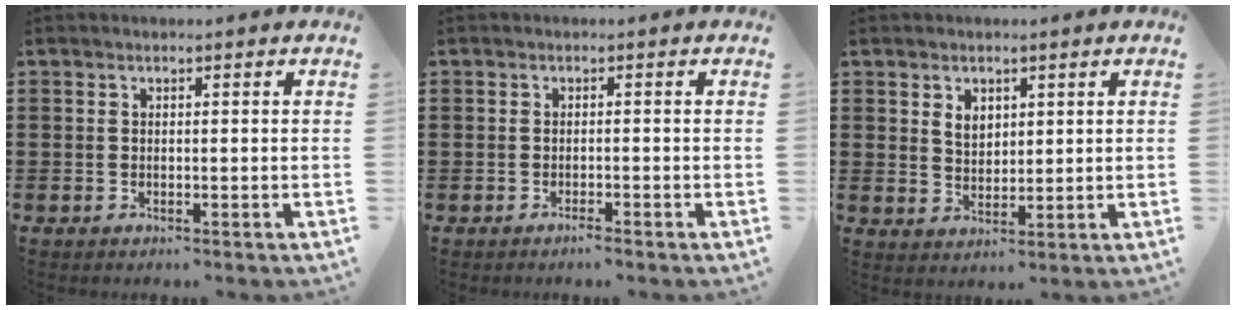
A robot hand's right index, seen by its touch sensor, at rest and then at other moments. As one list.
[{"total": 0.8, "force": [-0.7, 0.0, 0.3], "torque": [-0.008, -0.004, -0.013]}, {"total": 3.1, "force": [1.6, 2.2, 1.5], "torque": [-0.036, 0.008, 0.030]}]